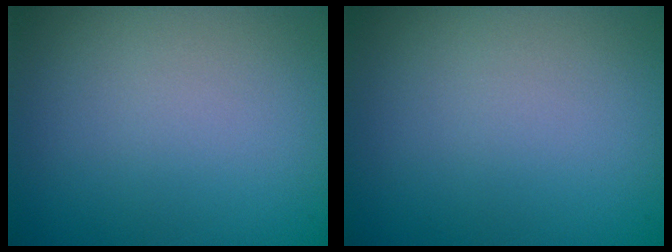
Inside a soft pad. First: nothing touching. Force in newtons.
{"total": 0.0}